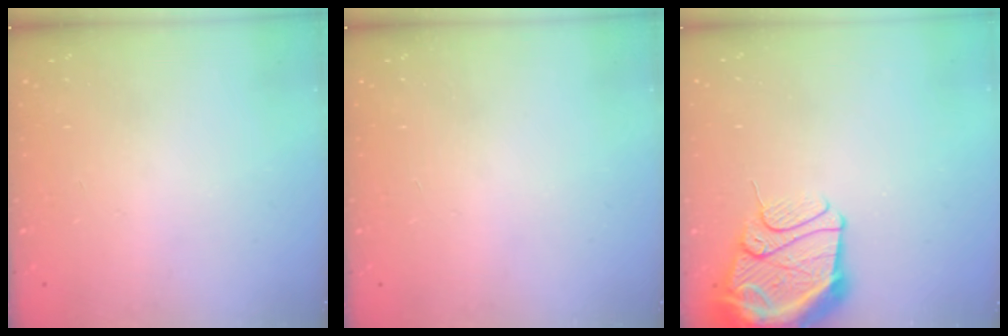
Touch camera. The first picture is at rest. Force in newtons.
{"total": 0.0}
{"total": 14.8, "press": 14.7, "slide": 1.7}